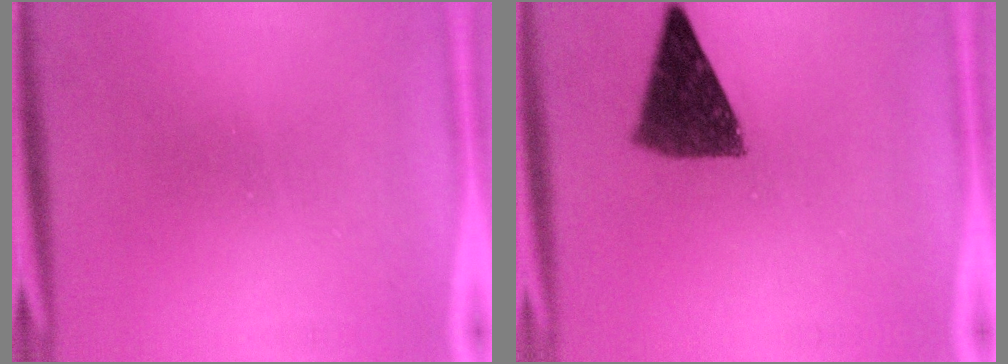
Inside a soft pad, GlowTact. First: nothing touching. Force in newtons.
{"total": 9.7}